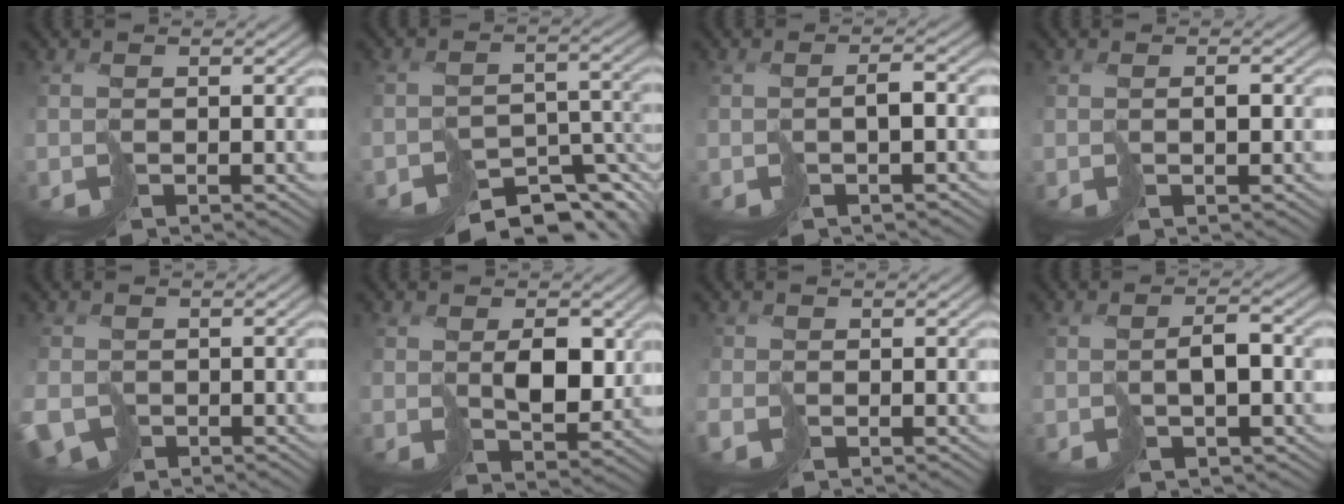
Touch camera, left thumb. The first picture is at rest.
{"total": 8.6, "force": [-7.6, 2.9, 2.7], "torque": [-0.035, -0.010, -0.092]}
{"total": 1.4, "force": [-0.5, 0.3, 1.3], "torque": [-0.025, 0.004, -0.008]}
{"total": 1.0, "force": [0.3, 0.3, 0.8], "torque": [-0.014, 0.005, 0.009]}
{"total": 3.9, "force": [-2.0, 2.8, 1.9], "torque": [-0.039, -0.018, -0.031]}
{"total": 4.8, "force": [2.4, 2.7, 3.2], "torque": [-0.060, -0.007, 0.054]}
{"total": 1.4, "force": [-0.4, 1.2, 0.4], "torque": [0.001, -0.006, -0.008]}
{"total": 2.8, "force": [-0.3, 1.6, 2.3], "torque": [-0.039, 0.003, 0.001]}